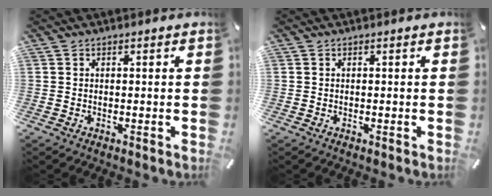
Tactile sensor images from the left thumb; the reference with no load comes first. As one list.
[{"total": 0.0}]